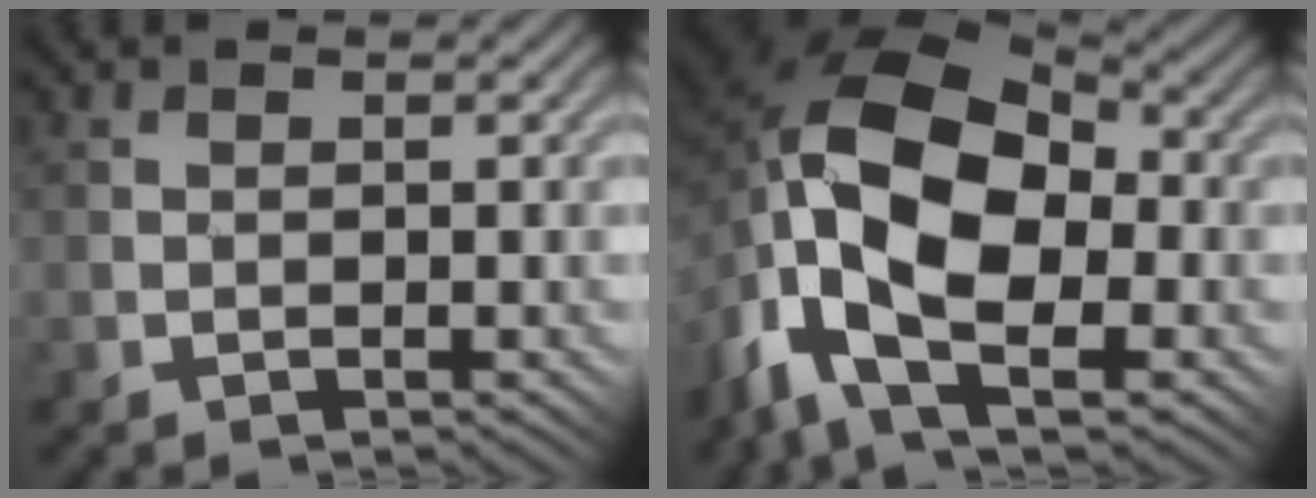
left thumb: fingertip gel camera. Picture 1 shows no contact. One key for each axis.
{"total": 15.9, "fx": -4.4, "fy": 9.5, "fz": 11.9, "tx": -0.239, "ty": -0.013, "tz": -0.082}